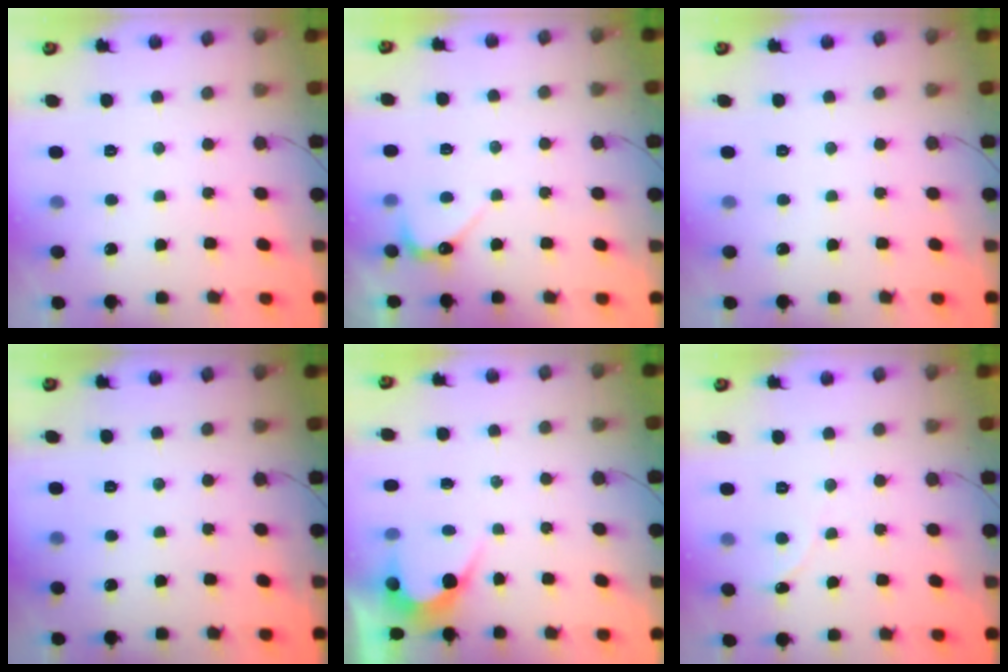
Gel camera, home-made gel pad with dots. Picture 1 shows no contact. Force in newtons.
{"total": 2.9, "press": 2.9, "slide": 0.3}
{"total": 0.0}
{"total": 0.0}
{"total": 3.2, "press": 3.2, "slide": 0.2}
{"total": 0.0}